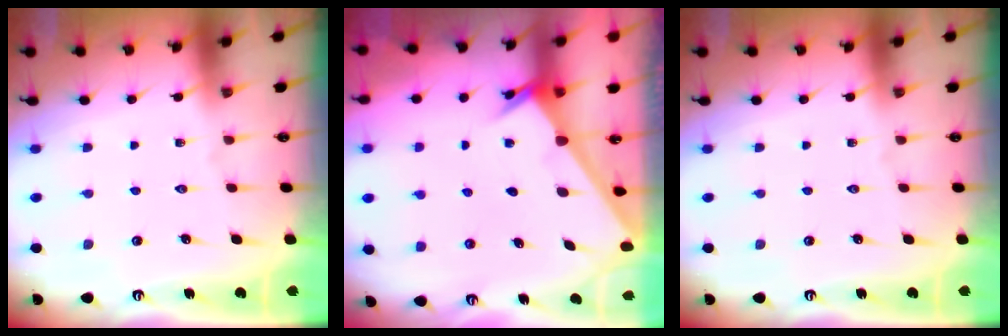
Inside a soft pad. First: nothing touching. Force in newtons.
{"total": 2.4, "press": 2.4, "slide": 0.2}
{"total": 0.0}